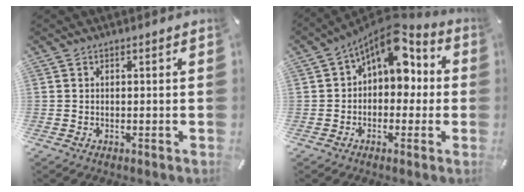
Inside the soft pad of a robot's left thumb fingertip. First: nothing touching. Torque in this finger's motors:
{"motor_torque": [2.25, 2.76, 1.18, 0.43, 0.10]}